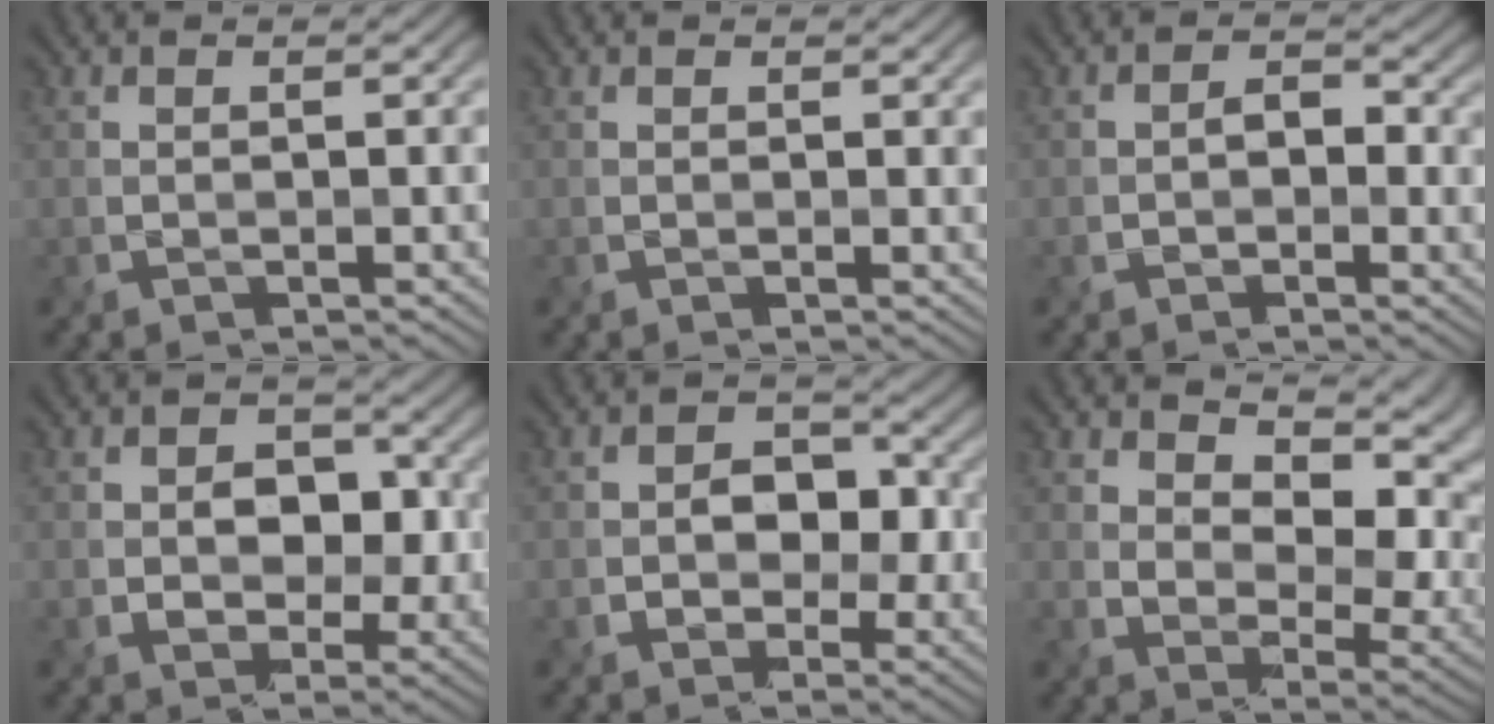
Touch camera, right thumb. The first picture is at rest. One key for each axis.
{"total": 0.7, "fx": 0.4, "fy": 0.2, "fz": 0.5, "tx": -0.007, "ty": -0.003, "tz": 0.011}
{"total": 2.9, "fx": -0.3, "fy": 2.2, "fz": 1.8, "tx": -0.022, "ty": -0.004, "tz": -0.002}
{"total": 7.4, "fx": 0.8, "fy": 5.8, "fz": 4.6, "tx": -0.069, "ty": -0.013, "tz": 0.006}
{"total": 6.8, "fx": 0.2, "fy": 5.5, "fz": 4.0, "tx": -0.058, "ty": -0.009, "tz": -0.006}
{"total": 10.4, "fx": 4.5, "fy": 6.3, "fz": 7.0, "tx": -0.119, "ty": -0.008, "tz": 0.082}